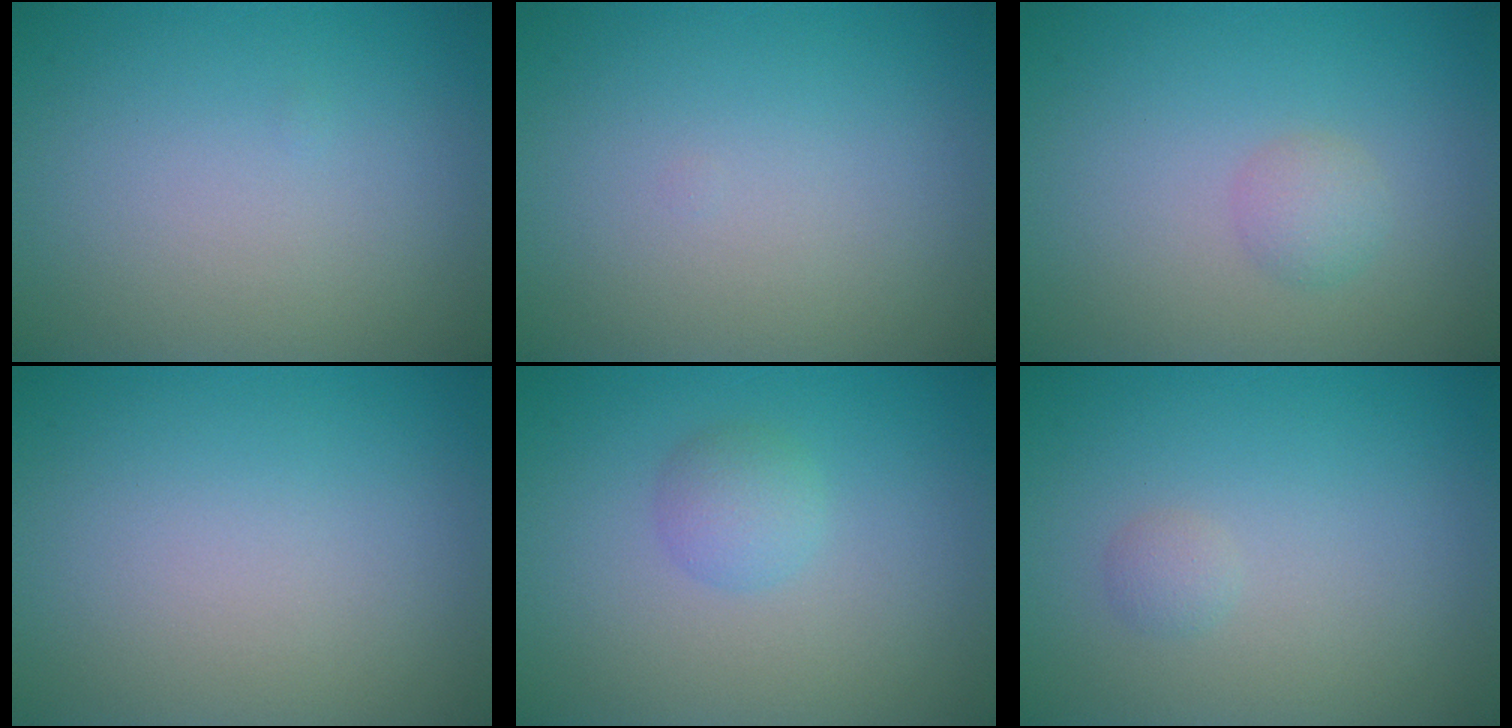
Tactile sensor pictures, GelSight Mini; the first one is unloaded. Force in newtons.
{"total": 0.0}
{"total": 1.4, "press": 1.4, "slide": 0.1}
{"total": 0.0}
{"total": 1.8, "press": 1.8, "slide": 0.2}
{"total": 0.7, "press": 0.7, "slide": 0.0}